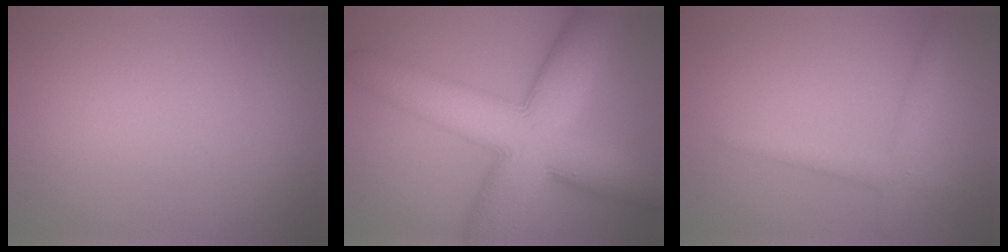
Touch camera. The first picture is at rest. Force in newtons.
{"total": 12.6, "press": 12.6, "slide": 0.3}
{"total": 1.3, "press": 1.3, "slide": 0.1}